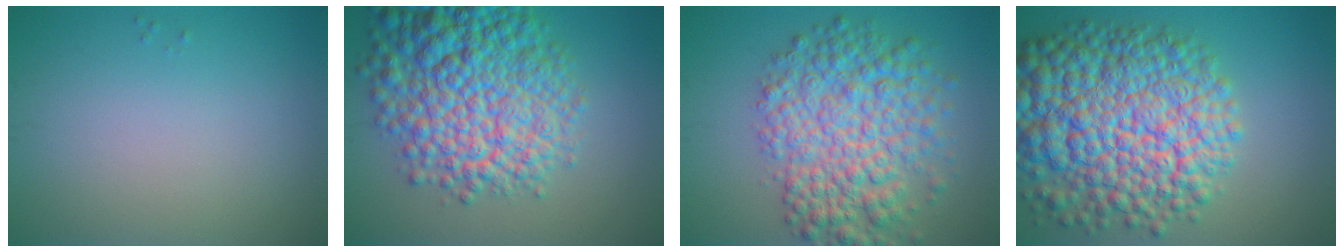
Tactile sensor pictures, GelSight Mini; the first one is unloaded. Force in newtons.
{"total": 11.8, "press": 11.8, "slide": 0.4}
{"total": 8.4, "press": 8.4, "slide": 0.1}
{"total": 14.7, "press": 14.7, "slide": 0.5}